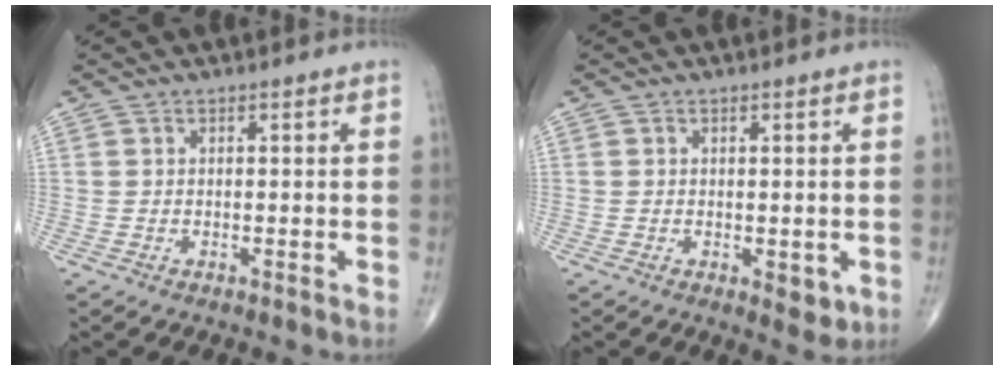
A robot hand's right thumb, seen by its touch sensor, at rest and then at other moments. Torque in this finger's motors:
{"motor_torque": [0.22, 0.45, 0.09, -0.23, 0.08]}